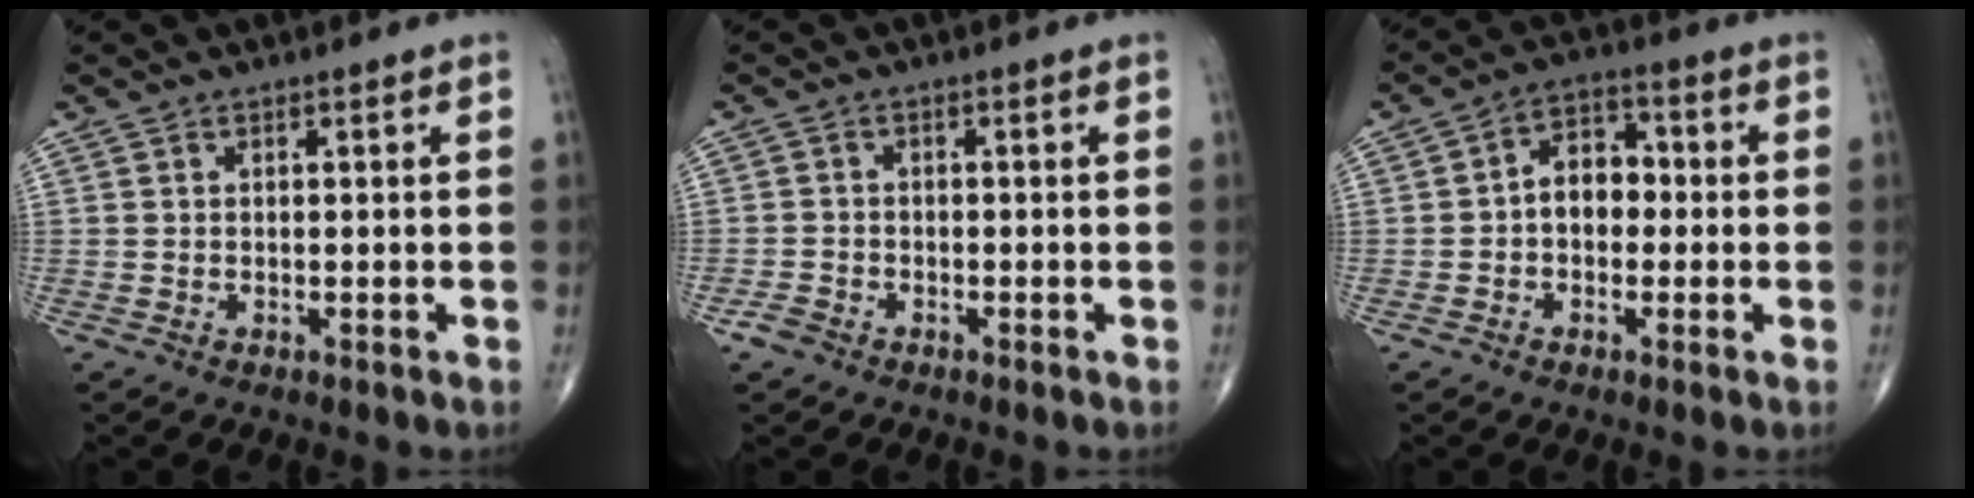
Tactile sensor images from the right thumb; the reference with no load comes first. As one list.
[{"total": 2.1, "force": [-1.4, 1.4, 0.8], "torque": [-0.019, 0.005, -0.026]}, {"total": 7.0, "force": [-0.5, 5.0, 4.9], "torque": [-0.054, 0.024, -0.021]}]